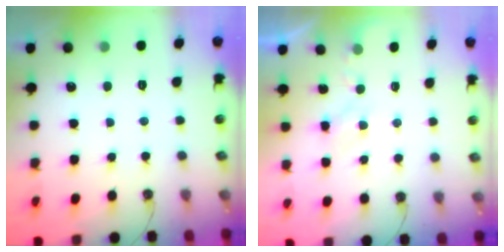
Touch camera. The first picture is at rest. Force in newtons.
{"total": 2.2, "press": 2.1, "slide": 0.4}